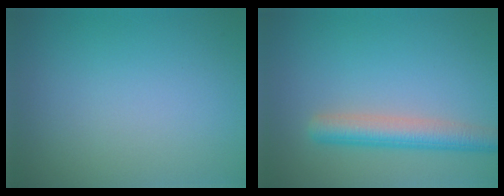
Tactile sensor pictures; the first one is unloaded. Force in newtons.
{"total": 4.3, "press": 4.3, "slide": 0.2}